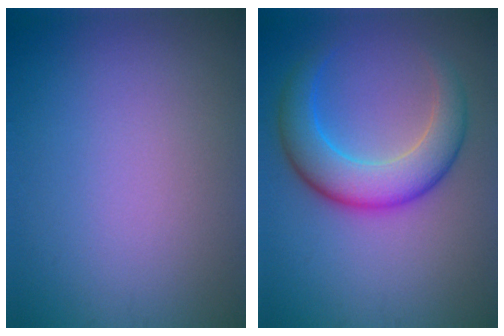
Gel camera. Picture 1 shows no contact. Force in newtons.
{"total": 6.1, "press": 6.1, "slide": 0.2}